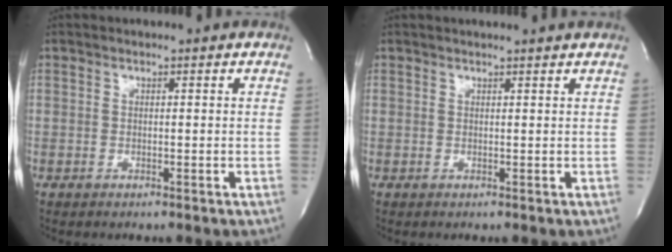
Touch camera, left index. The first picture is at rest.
{"total": 3.0, "force": [2.8, -0.5, 0.9], "torque": [-0.011, 0.008, 0.032]}